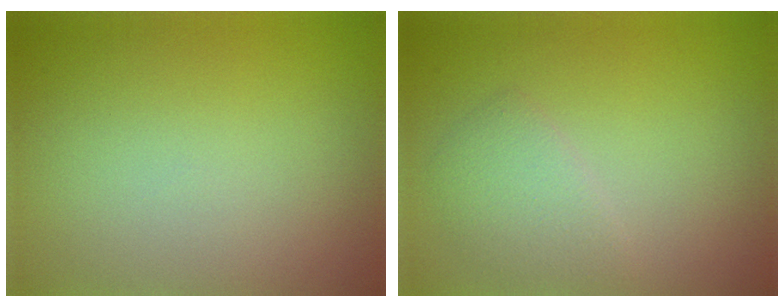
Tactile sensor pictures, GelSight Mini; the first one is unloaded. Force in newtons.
{"total": 2.2, "press": 2.2, "slide": 0.0}